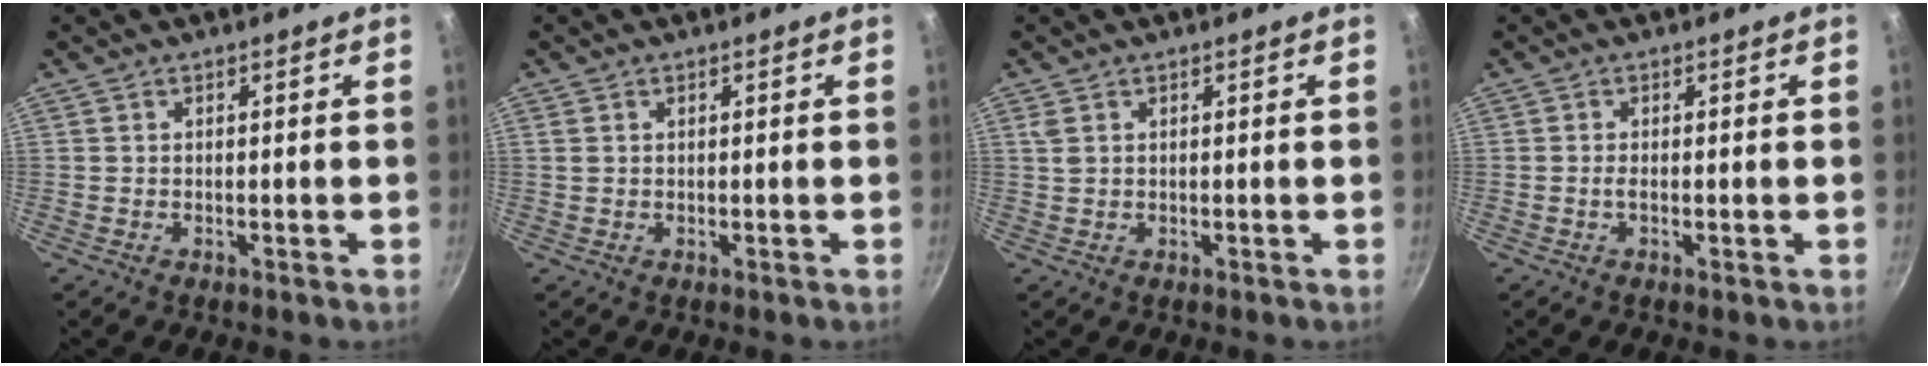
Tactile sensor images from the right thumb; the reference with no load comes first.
{"total": 0.8, "force": [0.4, 0.6, 0.4], "torque": [-0.008, 0.003, 0.007]}
{"total": 1.5, "force": [0.7, 0.9, 1.0], "torque": [-0.020, 0.002, 0.017]}
{"total": 1.0, "force": [-0.2, 0.2, 1.0], "torque": [-0.024, 0.000, -0.008]}